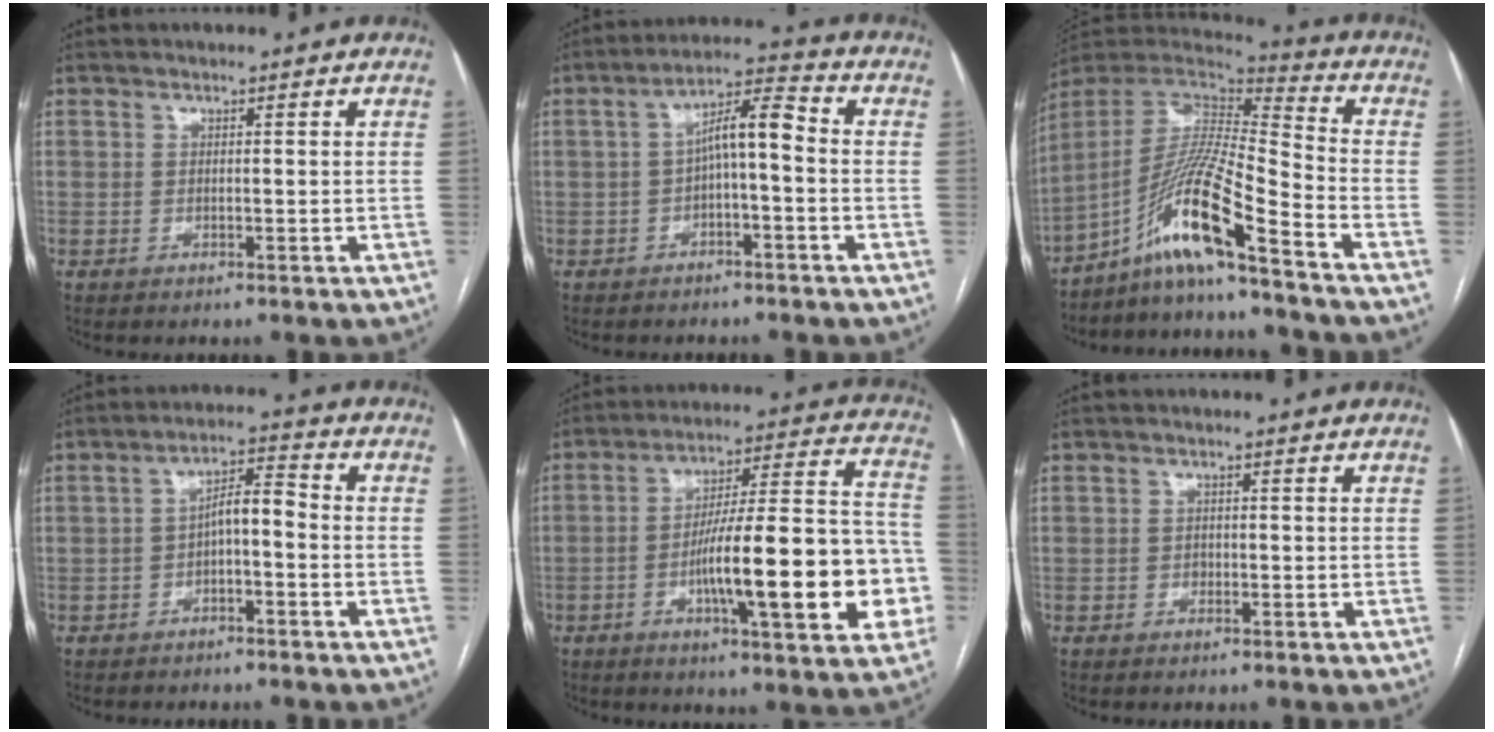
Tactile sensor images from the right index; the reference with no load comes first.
{"total": 6.8, "force": [-0.6, 1.5, 6.7], "torque": [-0.117, 0.031, -0.012]}
{"total": 14.6, "force": [-9.8, -0.7, 10.8], "torque": [-0.218, 0.003, -0.182]}
{"total": 4.9, "force": [-1.2, 1.6, 4.6], "torque": [-0.080, 0.024, -0.019]}
{"total": 21.7, "force": [-5.6, 3.7, 20.6], "torque": [-0.258, 0.027, -0.076]}
{"total": 0.8, "force": [-0.2, 0.6, 0.4], "torque": [-0.004, 0.003, -0.003]}